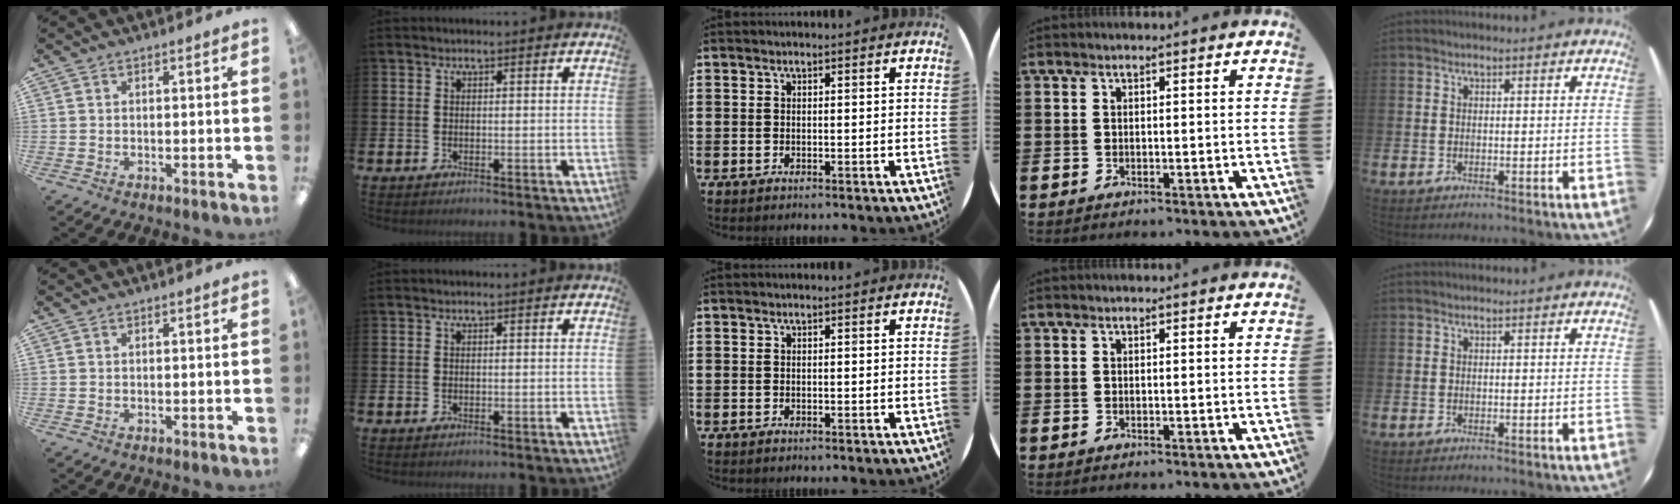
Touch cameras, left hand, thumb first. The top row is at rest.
{}